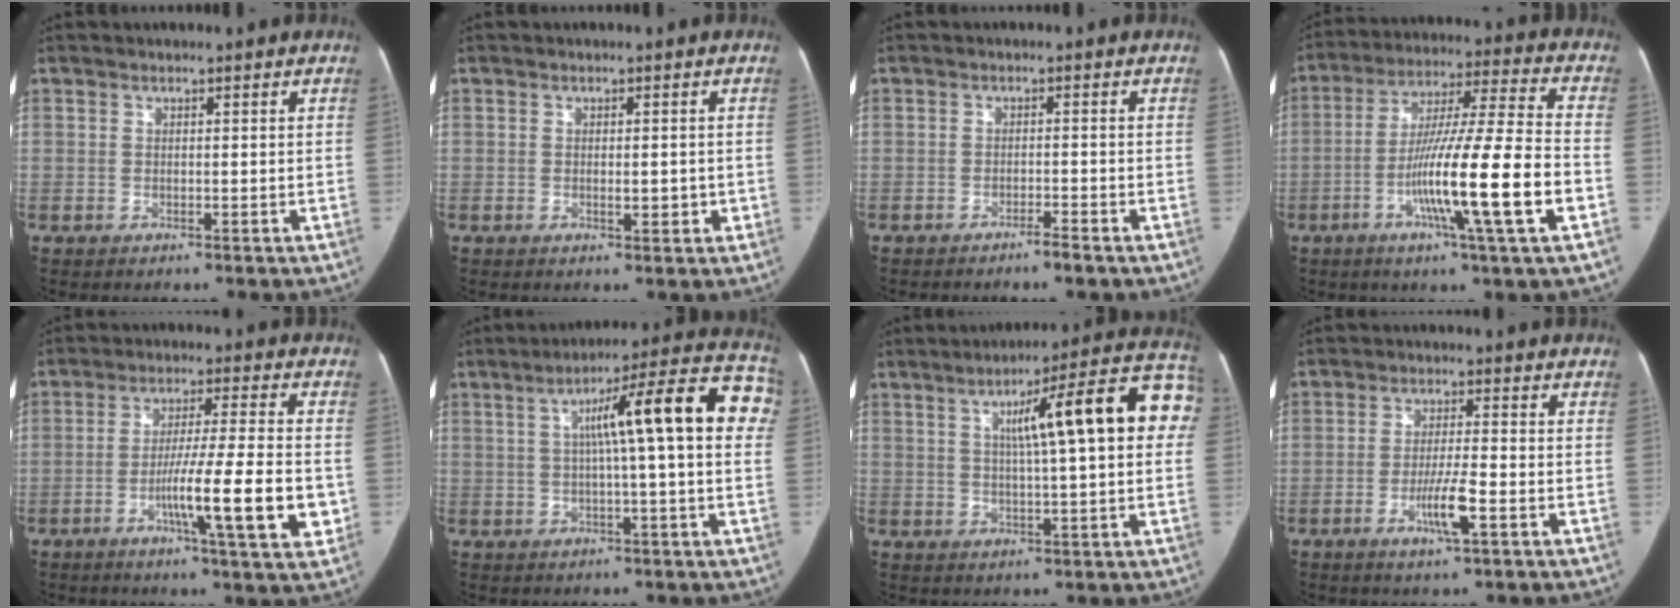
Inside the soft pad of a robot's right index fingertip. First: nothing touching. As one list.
[{"total": 2.6, "force": [-0.4, 1.1, 2.3], "torque": [-0.038, 0.001, -0.003]}, {"total": 2.2, "force": [-1.8, 0.0, 1.2], "torque": [-0.021, -0.001, -0.030]}, {"total": 18.6, "force": [-5.8, -0.6, 17.7], "torque": [-0.299, -0.010, -0.102]}, {"total": 13.4, "force": [-3.9, 0.5, 12.9], "torque": [-0.206, -0.009, -0.065]}, {"total": 17.3, "force": [3.4, 1.6, 16.9], "torque": [-0.231, 0.046, 0.039]}, {"total": 17.8, "force": [4.1, 2.0, 17.2], "torque": [-0.231, 0.045, 0.049]}, {"total": 6.1, "force": [-2.5, 0.5, 5.6], "torque": [-0.105, -0.005, -0.045]}]